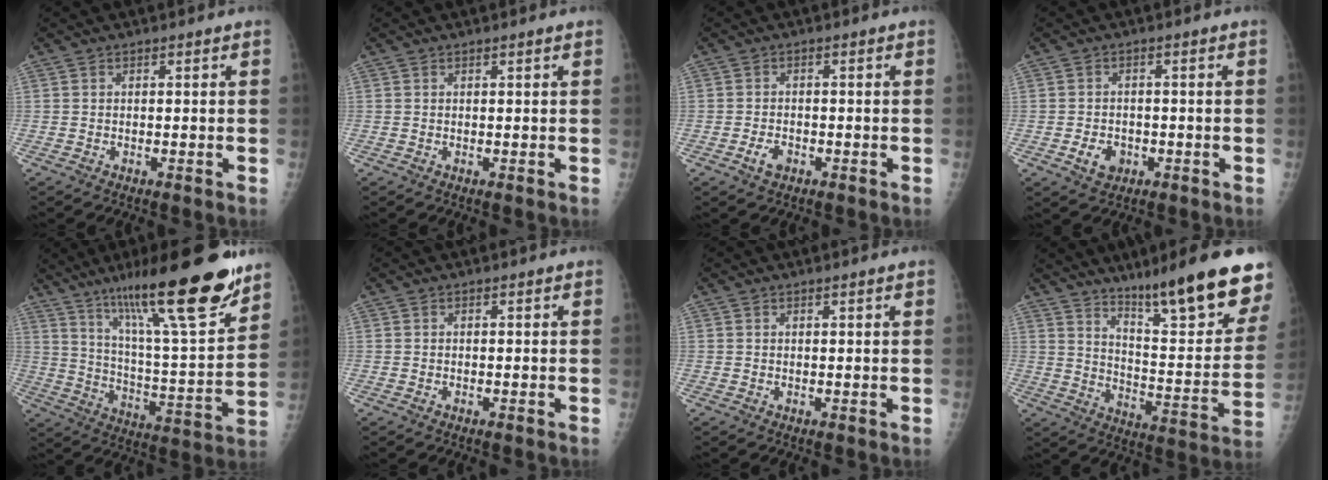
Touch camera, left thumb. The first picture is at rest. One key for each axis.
{"total": 0.5, "fx": 0.4, "fy": -0.1, "fz": 0.4, "tx": -0.014, "ty": -0.002, "tz": 0.010}
{"total": 2.5, "fx": -1.2, "fy": 1.5, "fz": 1.5, "tx": -0.029, "ty": 0.005, "tz": -0.019}
{"total": 3.8, "fx": -1.3, "fy": 2.9, "fz": 2.0, "tx": -0.025, "ty": 0.004, "tz": -0.015}
{"total": 25.5, "fx": 17.4, "fy": 3.9, "fz": 18.2, "tx": -0.272, "ty": -0.075, "tz": 0.288}
{"total": 0.0}
{"total": 1.0, "fx": 0.7, "fy": -0.2, "fz": 0.7, "tx": -0.012, "ty": -0.001, "tz": 0.013}
{"total": 20.6, "fx": 14.8, "fy": 3.2, "fz": 14.0, "tx": -0.170, "ty": -0.100, "tz": 0.224}